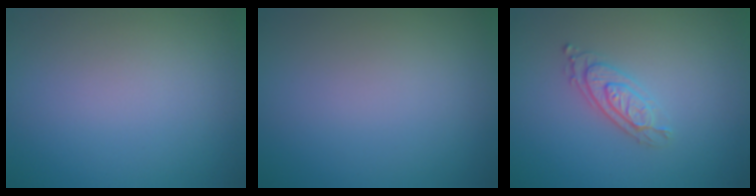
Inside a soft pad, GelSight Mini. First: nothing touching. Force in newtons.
{"total": 0.0}
{"total": 2.6, "press": 2.3, "slide": 1.3}